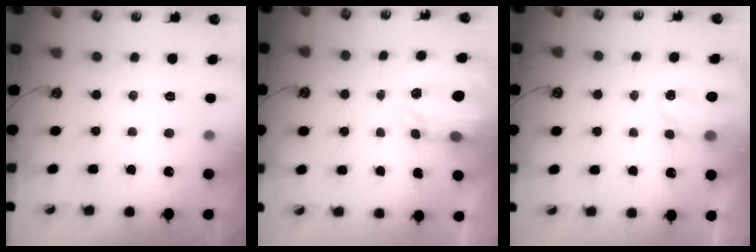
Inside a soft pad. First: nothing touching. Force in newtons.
{"total": 3.6, "press": 3.6, "slide": 0.4}
{"total": 3.2, "press": 3.1, "slide": 0.5}